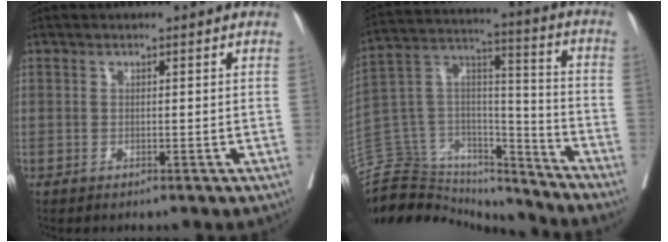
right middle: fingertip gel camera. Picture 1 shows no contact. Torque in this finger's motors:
{"motor_torque": [0.47, -1.67, 0.43, 0.07]}